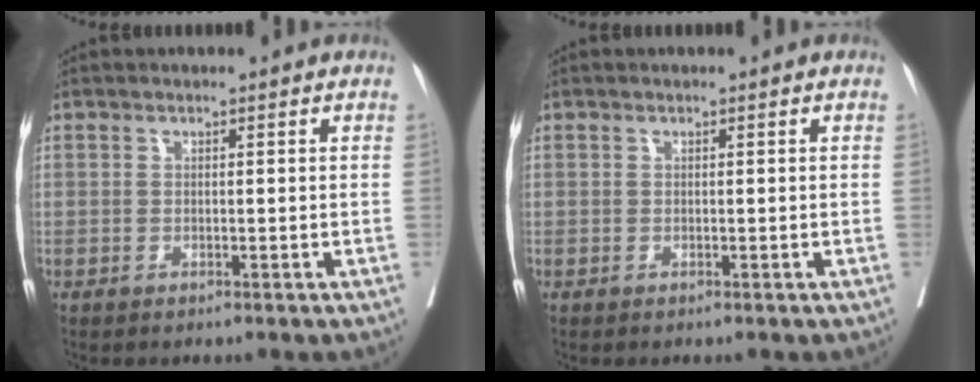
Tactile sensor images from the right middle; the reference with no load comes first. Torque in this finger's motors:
{"motor_torque": [0.01, -0.01, 0.00, 0.00]}